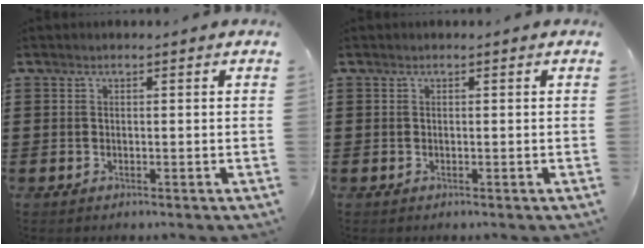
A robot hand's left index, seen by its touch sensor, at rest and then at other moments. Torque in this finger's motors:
{"motor_torque": [0.00, 0.00, 0.01, 0.00]}